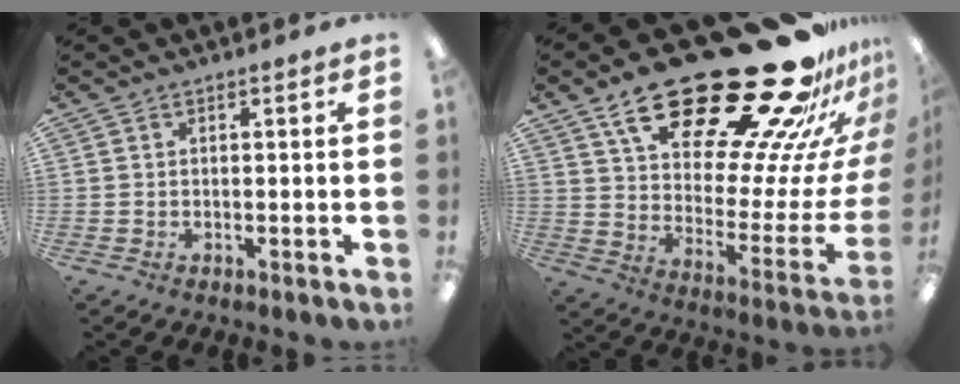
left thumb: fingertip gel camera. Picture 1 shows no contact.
{"total": 33.7, "force": [23.8, 11.6, 20.8], "torque": [-0.280, -0.180, 0.412]}